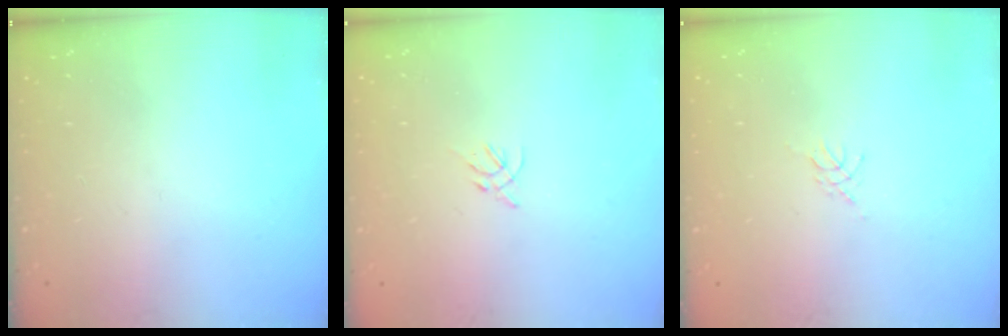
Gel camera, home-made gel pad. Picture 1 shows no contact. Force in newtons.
{"total": 2.3, "press": 2.2, "slide": 0.6}
{"total": 3.2, "press": 3.1, "slide": 0.6}